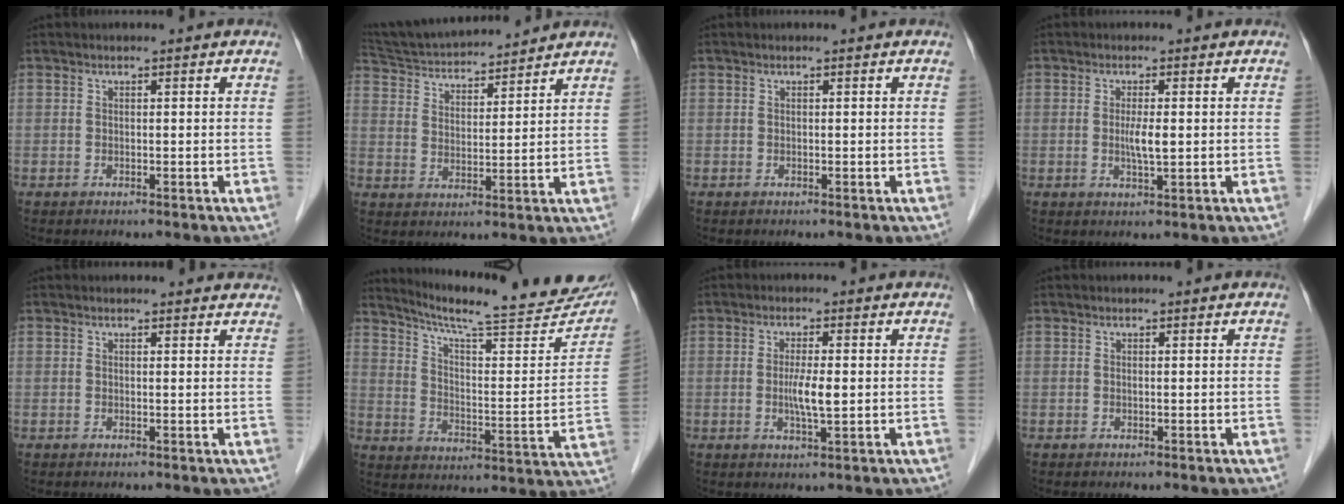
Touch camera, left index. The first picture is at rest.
{"total": 15.1, "force": [14.0, 2.1, 5.1], "torque": [-0.095, 0.033, 0.236]}
{"total": 0.0}
{"total": 2.8, "force": [-0.2, 0.3, 2.8], "torque": [-0.057, -0.007, -0.001]}
{"total": 4.4, "force": [4.2, 1.0, 0.6], "torque": [-0.002, 0.002, 0.032]}
{"total": 25.6, "force": [22.7, 2.6, 11.6], "torque": [-0.174, -0.059, 0.299]}
{"total": 3.8, "force": [-0.3, 0.4, 3.8], "torque": [-0.076, -0.008, -0.004]}
{"total": 0.0}